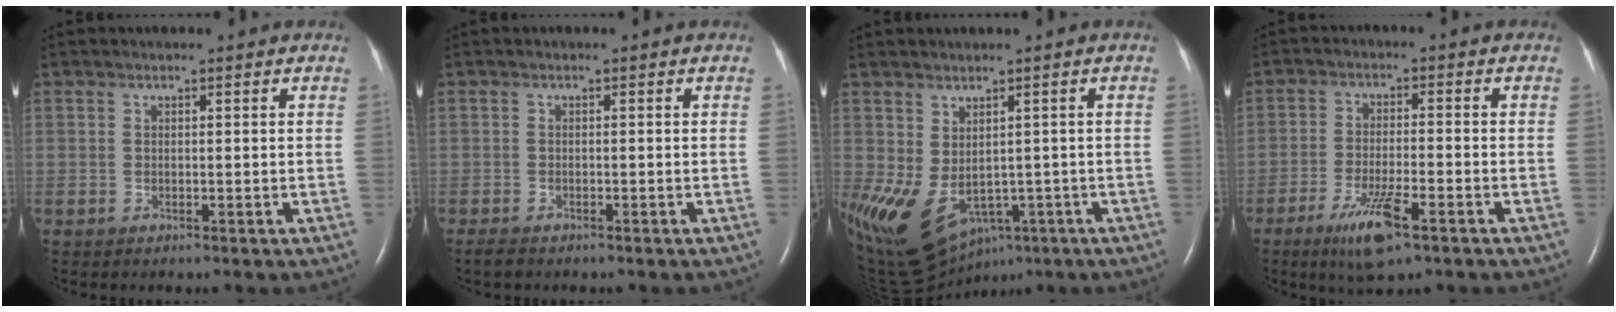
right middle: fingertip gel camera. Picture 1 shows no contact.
{"total": 1.4, "force": [-1.2, 0.5, 0.7], "torque": [-0.018, -0.003, -0.017]}
{"total": 15.3, "force": [-6.6, 9.3, 10.2], "torque": [-0.209, -0.016, -0.084]}
{"total": 7.8, "force": [-4.5, 1.1, 6.3], "torque": [-0.123, -0.015, -0.076]}